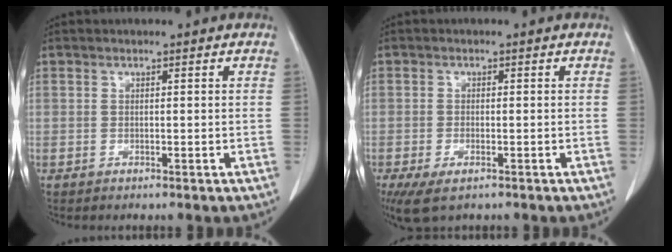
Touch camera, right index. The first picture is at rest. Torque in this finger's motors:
{"motor_torque": [0.30, -0.24, 0.22, 0.05]}